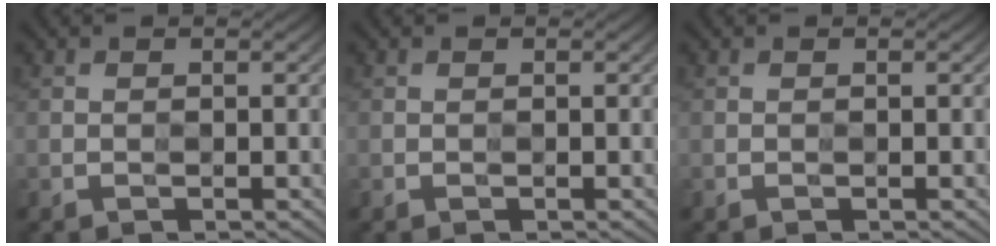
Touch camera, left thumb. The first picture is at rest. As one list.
[{"total": 0.0}, {"total": 0.0}]